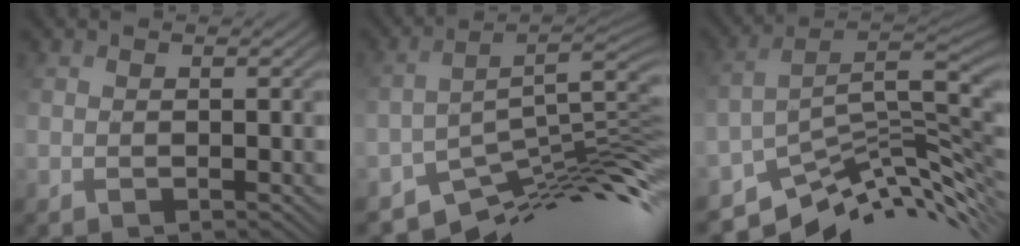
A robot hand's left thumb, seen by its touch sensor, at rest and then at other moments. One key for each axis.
{"total": 11.1, "fx": -7.3, "fy": 2.5, "fz": 7.9, "tx": -0.119, "ty": -0.003, "tz": -0.122}
{"total": 11.4, "fx": -6.5, "fy": 3.3, "fz": 8.8, "tx": -0.151, "ty": -0.003, "tz": -0.109}